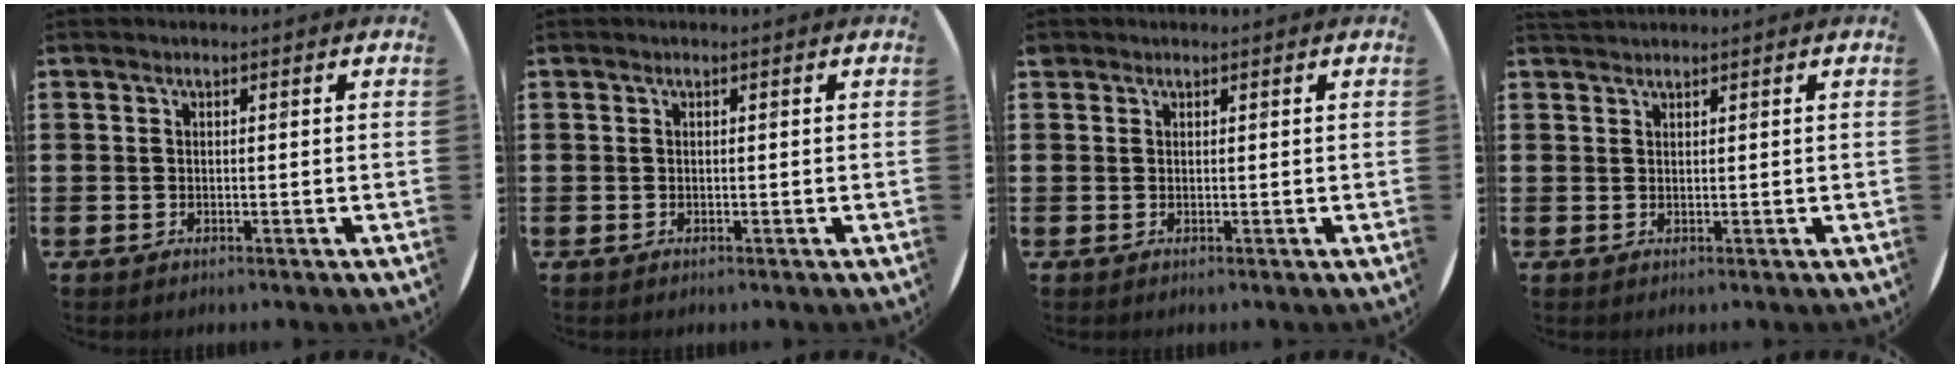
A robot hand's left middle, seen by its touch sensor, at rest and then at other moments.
{"total": 0.0}
{"total": 0.5, "force": [0.5, 0.2, -0.2], "torque": [0.004, 0.004, 0.008]}
{"total": 1.1, "force": [1.1, 0.2, -0.1], "torque": [0.001, 0.001, 0.021]}